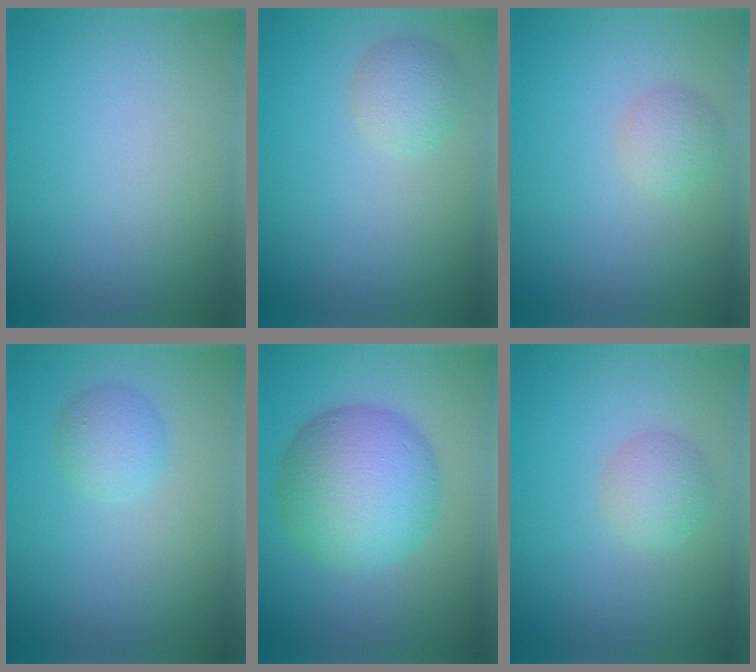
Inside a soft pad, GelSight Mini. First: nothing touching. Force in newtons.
{"total": 2.2, "press": 2.2, "slide": 0.1}
{"total": 1.8, "press": 1.8, "slide": 0.1}
{"total": 2.2, "press": 2.2, "slide": 0.1}
{"total": 8.9, "press": 8.9, "slide": 0.3}
{"total": 2.3, "press": 2.3, "slide": 0.1}